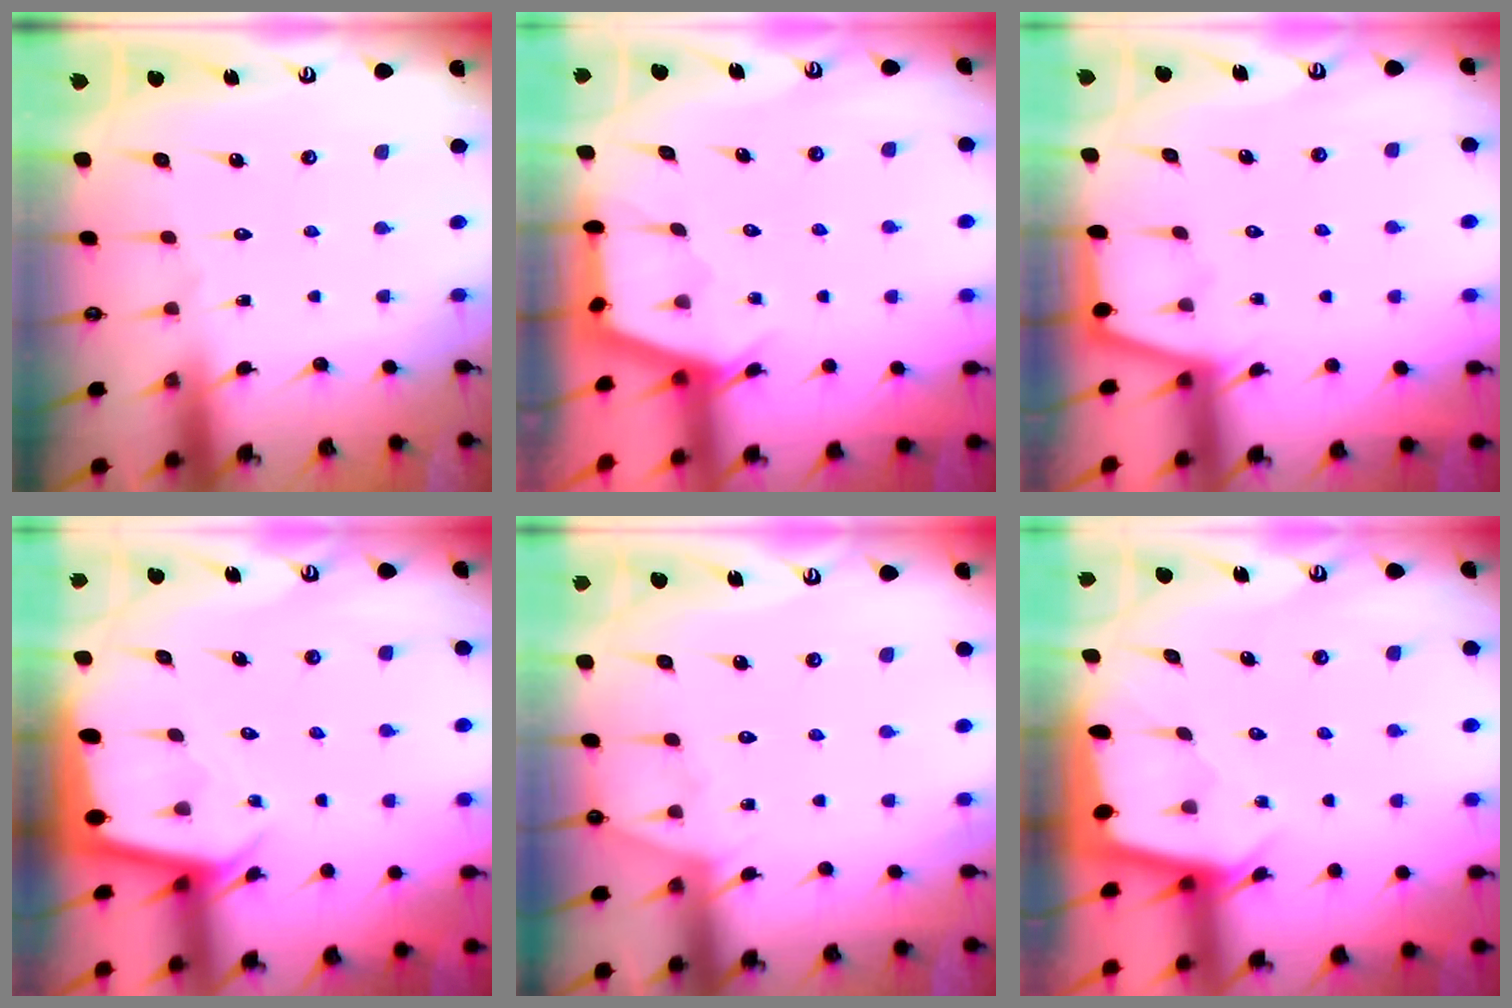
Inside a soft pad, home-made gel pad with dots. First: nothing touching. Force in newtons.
{"total": 2.9, "press": 2.9, "slide": 0.4}
{"total": 1.2, "press": 1.1, "slide": 0.3}
{"total": 2.2, "press": 2.2, "slide": 0.2}
{"total": 5.7, "press": 5.7, "slide": 0.7}
{"total": 2.0, "press": 2.0, "slide": 0.2}